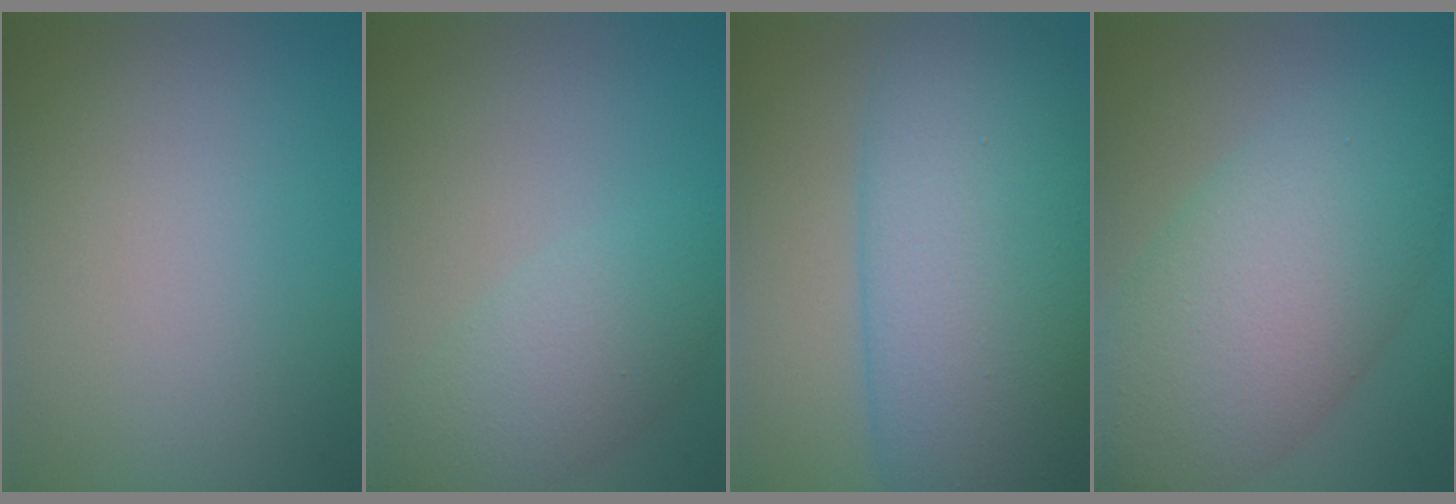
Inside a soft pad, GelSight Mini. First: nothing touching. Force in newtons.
{"total": 3.8, "press": 3.8, "slide": 0.1}
{"total": 14.1, "press": 14.1, "slide": 0.4}
{"total": 9.6, "press": 9.6, "slide": 0.1}